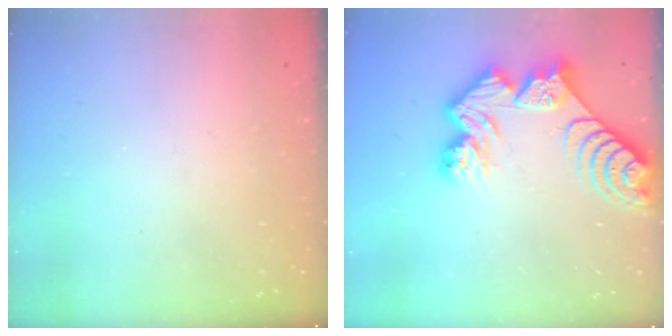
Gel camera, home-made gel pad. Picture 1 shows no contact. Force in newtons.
{"total": 12.9, "press": 12.9, "slide": 1.3}